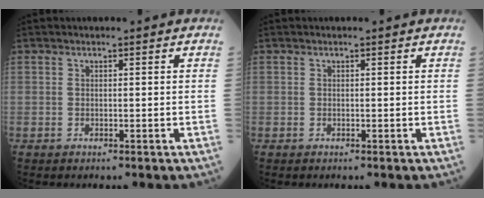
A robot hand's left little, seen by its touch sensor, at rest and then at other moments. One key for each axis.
{"total": 0.0}